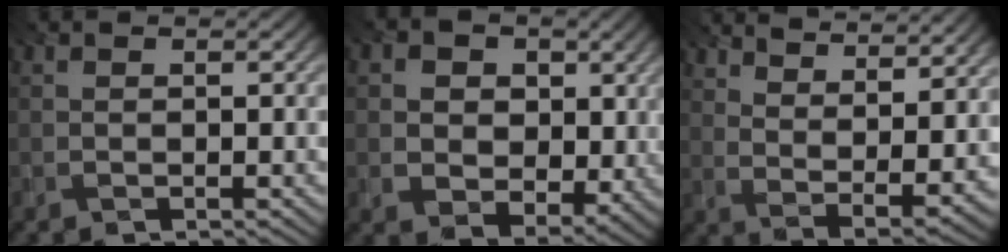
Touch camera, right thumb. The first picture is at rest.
{"total": 9.9, "force": [2.2, 7.7, 5.7], "torque": [-0.131, -0.010, 0.034]}
{"total": 11.5, "force": [8.4, 3.4, 7.0], "torque": [-0.127, -0.006, 0.122]}